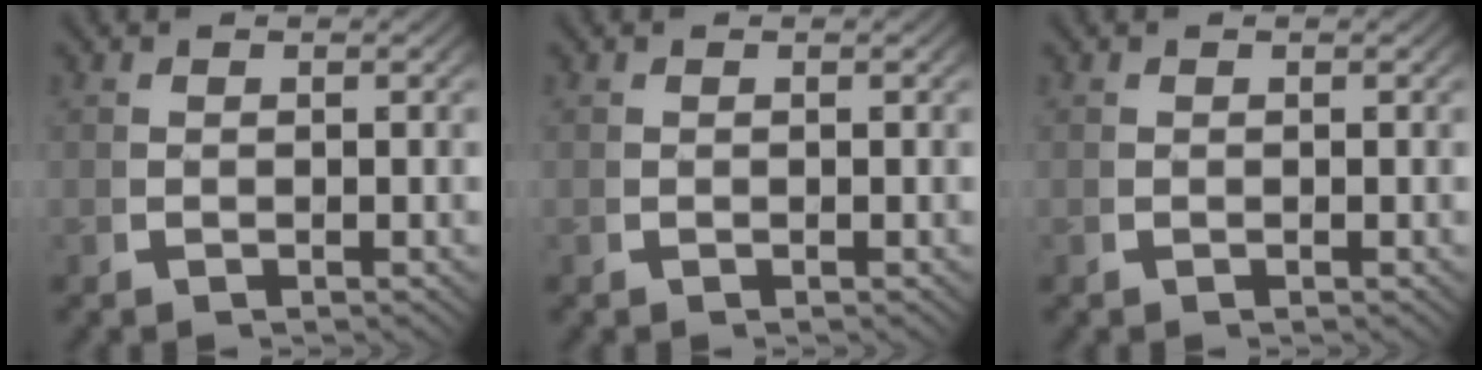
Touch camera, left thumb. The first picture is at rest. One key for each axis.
{"total": 0.0}
{"total": 0.0}